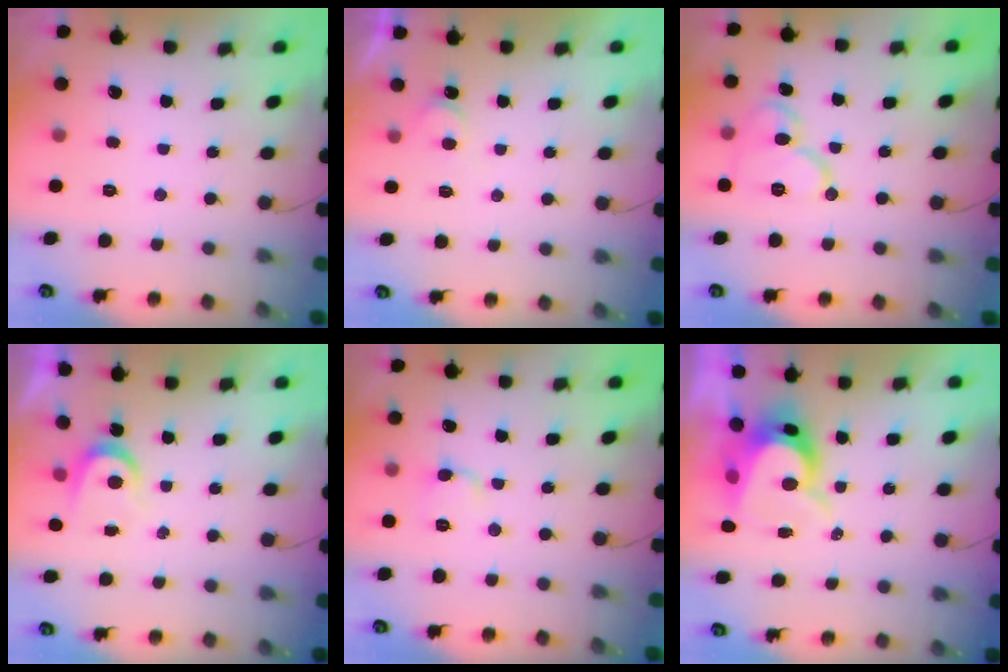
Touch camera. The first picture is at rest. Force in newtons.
{"total": 4.0, "press": 4.0, "slide": 0.4}
{"total": 11.9, "press": 11.8, "slide": 1.5}
{"total": 4.0, "press": 4.0, "slide": 0.5}
{"total": 4.8, "press": 4.8, "slide": 0.3}
{"total": 9.5, "press": 9.5, "slide": 0.7}